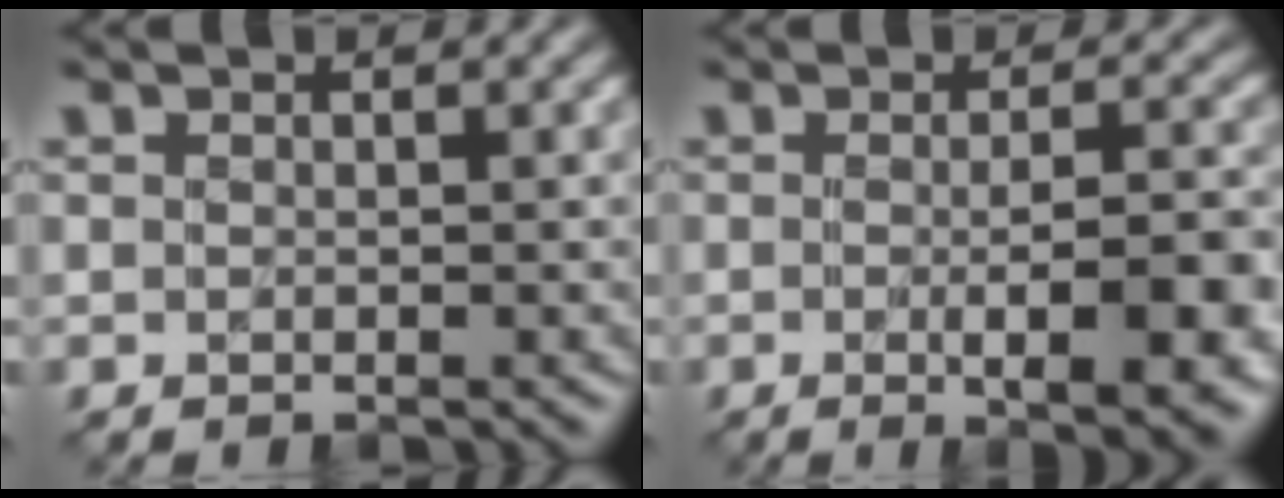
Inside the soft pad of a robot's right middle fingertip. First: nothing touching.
{"total": 7.5, "force": [-1.4, 2.3, 7.0], "torque": [-0.083, -0.007, -0.010]}